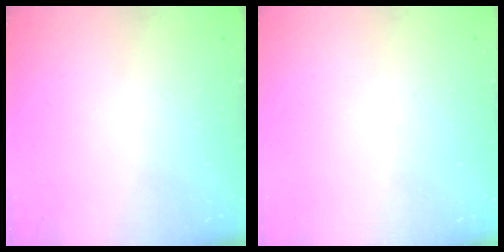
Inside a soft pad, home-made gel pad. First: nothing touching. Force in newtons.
{"total": 0.0}